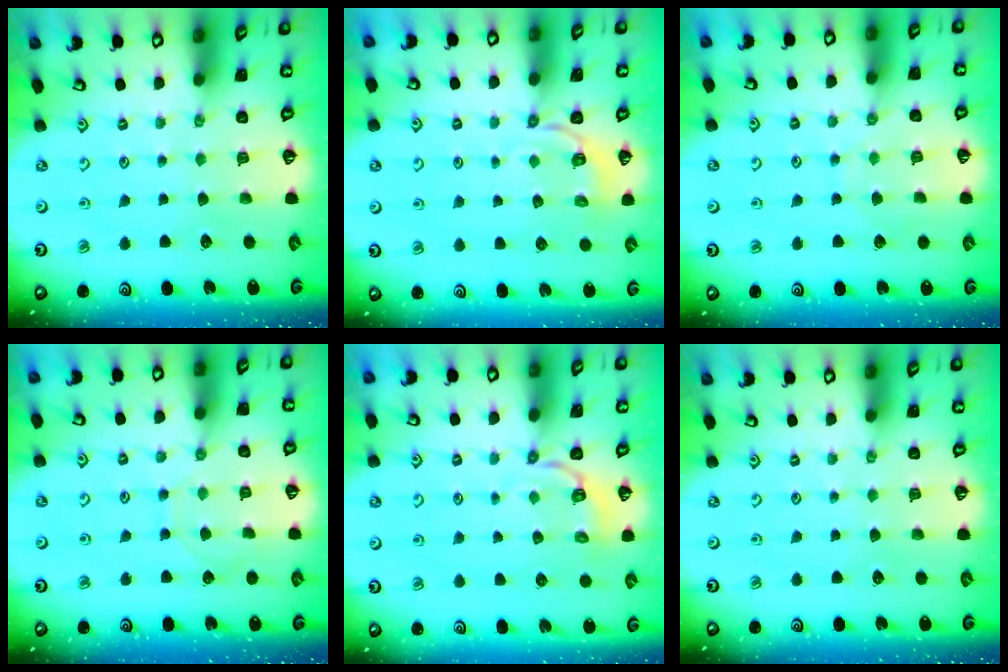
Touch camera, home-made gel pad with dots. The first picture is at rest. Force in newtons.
{"total": 3.1, "press": 2.0, "slide": 2.3}
{"total": 5.4, "press": 5.4, "slide": 0.5}
{"total": 5.3, "press": 5.3, "slide": 0.4}
{"total": 3.5, "press": 2.6, "slide": 2.4}
{"total": 0.0}